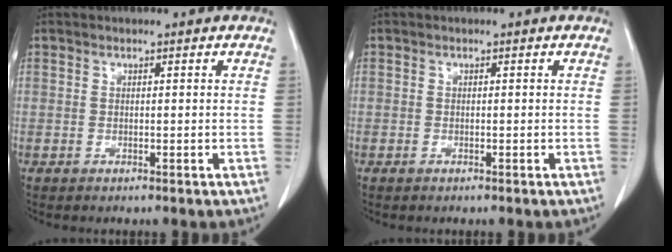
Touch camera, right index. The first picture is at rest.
{"total": 0.5, "force": [-0.4, 0.3, 0.2], "torque": [-0.007, 0.000, -0.006]}